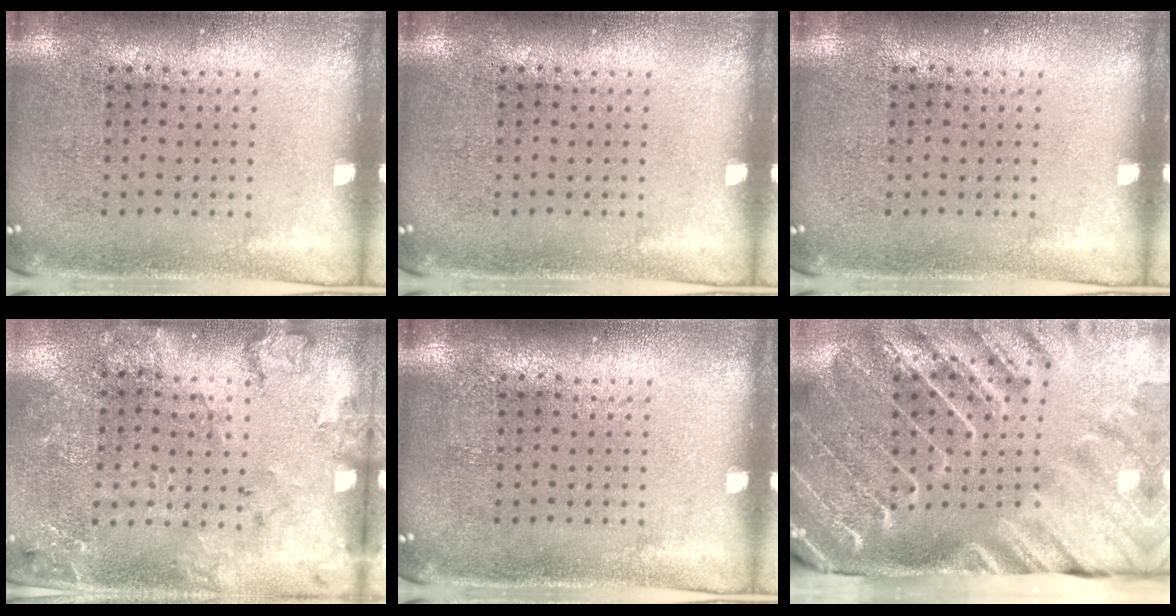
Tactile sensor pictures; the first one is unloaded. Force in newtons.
{"total": 0.0}
{"total": 0.0}
{"total": 1.8, "press": 1.7, "slide": 0.5}
{"total": 0.0}
{"total": 4.4, "press": 3.4, "slide": 2.8}